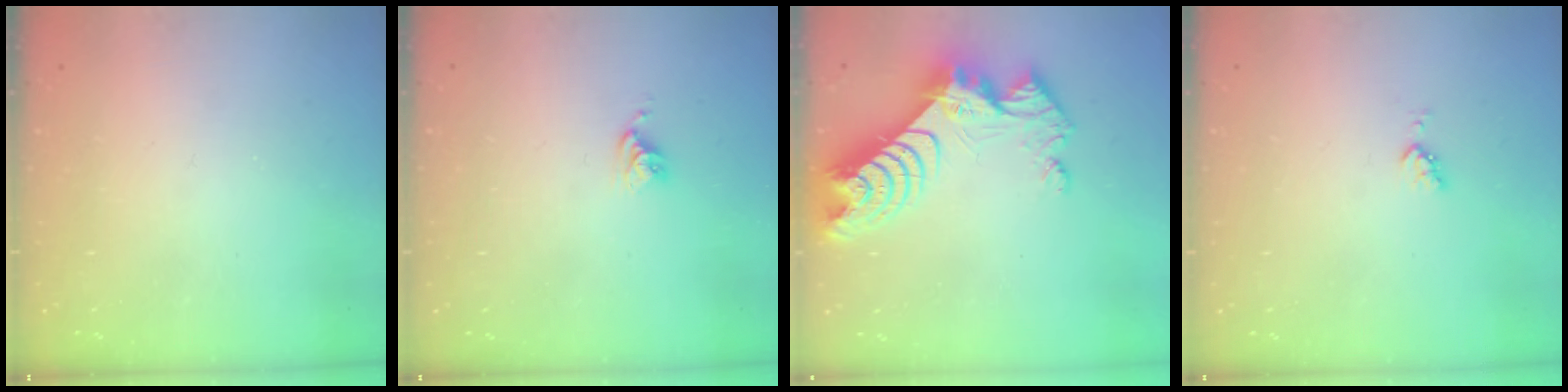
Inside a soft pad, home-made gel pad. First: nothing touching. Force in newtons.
{"total": 3.9, "press": 3.8, "slide": 0.3}
{"total": 14.7, "press": 14.6, "slide": 1.2}
{"total": 3.6, "press": 3.5, "slide": 0.4}